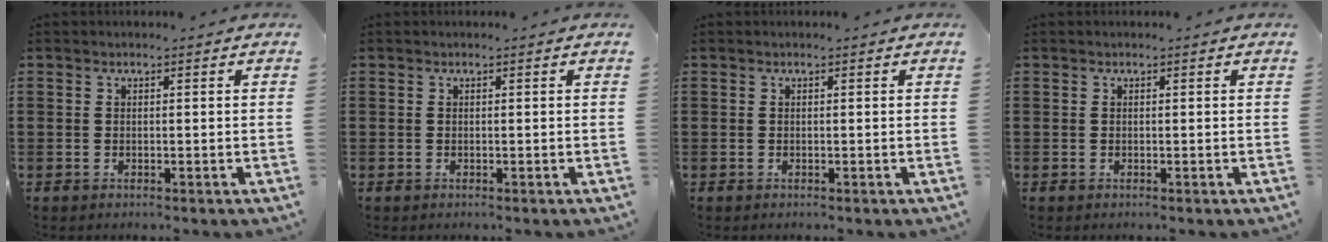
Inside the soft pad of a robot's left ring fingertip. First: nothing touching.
{"total": 0.0}
{"total": 0.0}
{"total": 0.0}